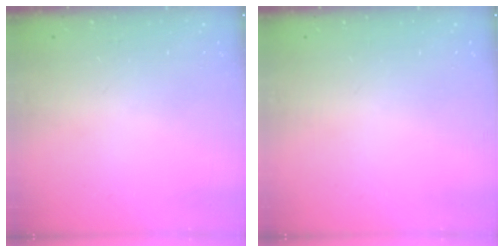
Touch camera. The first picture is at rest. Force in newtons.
{"total": 0.0}